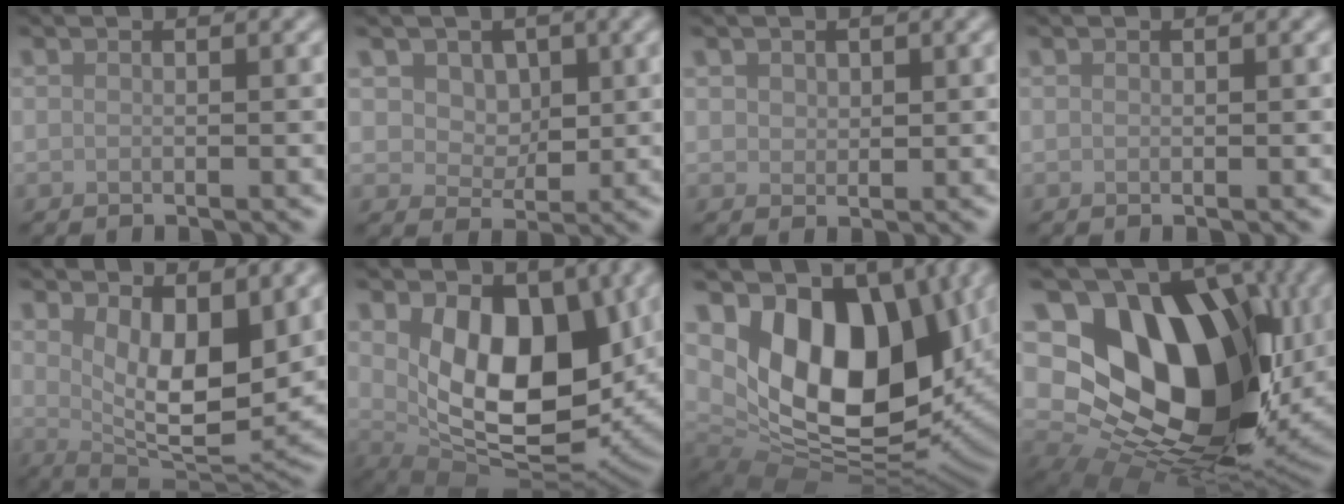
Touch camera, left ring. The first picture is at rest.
{"total": 4.5, "force": [2.0, 3.4, 2.2], "torque": [-0.050, -0.012, 0.038]}
{"total": 1.3, "force": [0.7, 1.0, 0.4], "torque": [-0.008, -0.003, 0.012]}
{"total": 0.0}
{"total": 8.1, "force": [2.6, 3.5, 6.8], "torque": [-0.113, -0.023, 0.047]}
{"total": 10.2, "force": [2.2, 6.0, 8.0], "torque": [-0.128, -0.027, 0.043]}
{"total": 14.2, "force": [3.3, 9.1, 10.5], "torque": [-0.158, -0.021, 0.060]}
{"total": 18.4, "force": [3.1, 13.2, 12.5], "torque": [-0.205, -0.022, 0.079]}